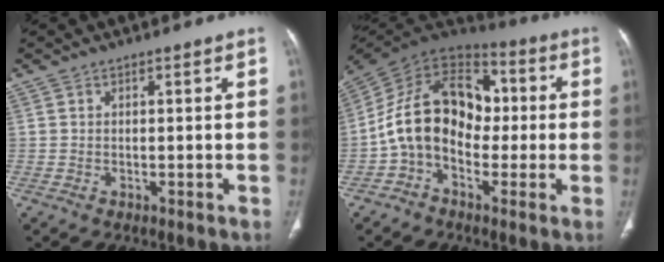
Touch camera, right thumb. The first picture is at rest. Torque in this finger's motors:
{"motor_torque": [2.50, 2.51, 1.43, -1.34, 0.53]}